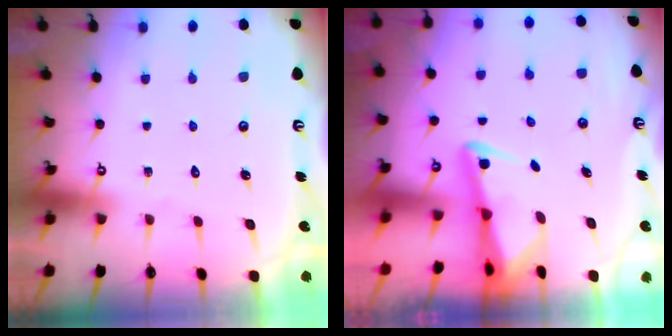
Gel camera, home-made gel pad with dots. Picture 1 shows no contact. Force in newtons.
{"total": 2.6, "press": 2.5, "slide": 0.6}